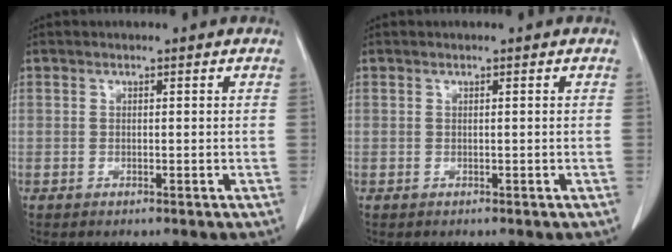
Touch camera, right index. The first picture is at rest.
{"total": 0.0}